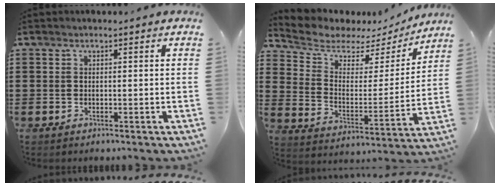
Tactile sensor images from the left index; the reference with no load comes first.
{"total": 5.4, "force": [4.7, 2.4, 0.9], "torque": [-0.057, -0.034, 0.077]}